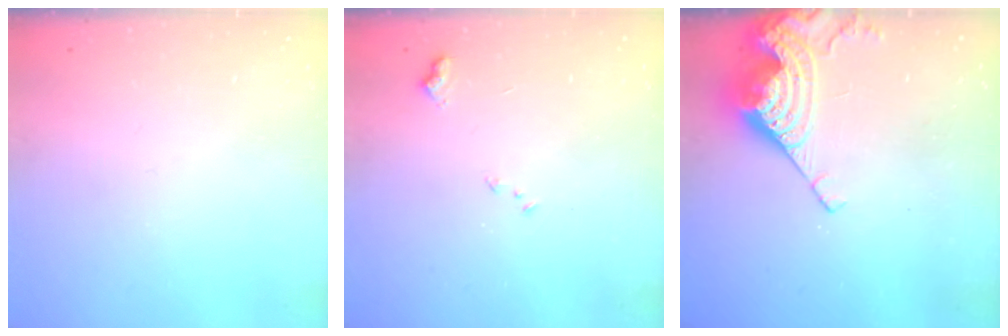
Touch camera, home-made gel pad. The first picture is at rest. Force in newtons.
{"total": 7.7, "press": 7.7, "slide": 0.8}
{"total": 10.2, "press": 10.1, "slide": 0.9}